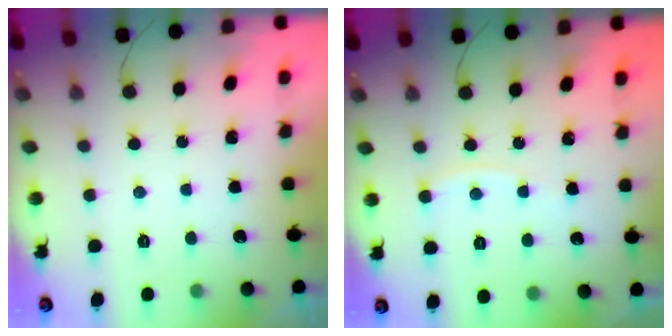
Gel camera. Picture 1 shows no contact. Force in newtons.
{"total": 2.8, "press": 2.7, "slide": 0.4}